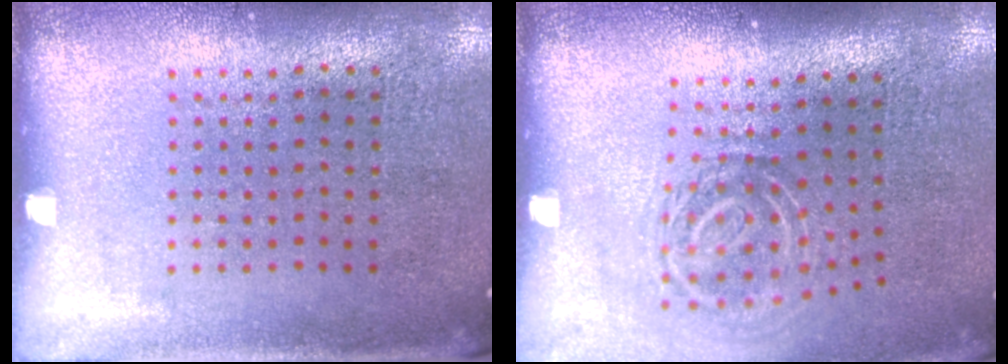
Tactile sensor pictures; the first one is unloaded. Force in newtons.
{"total": 2.0, "press": 1.3, "slide": 1.5}